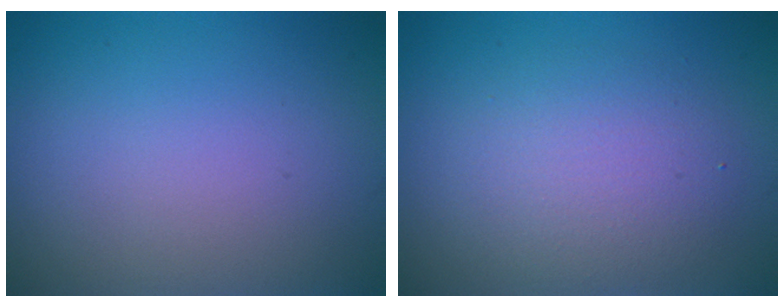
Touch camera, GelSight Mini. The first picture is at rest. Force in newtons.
{"total": 3.9, "press": 3.9, "slide": 0.1}